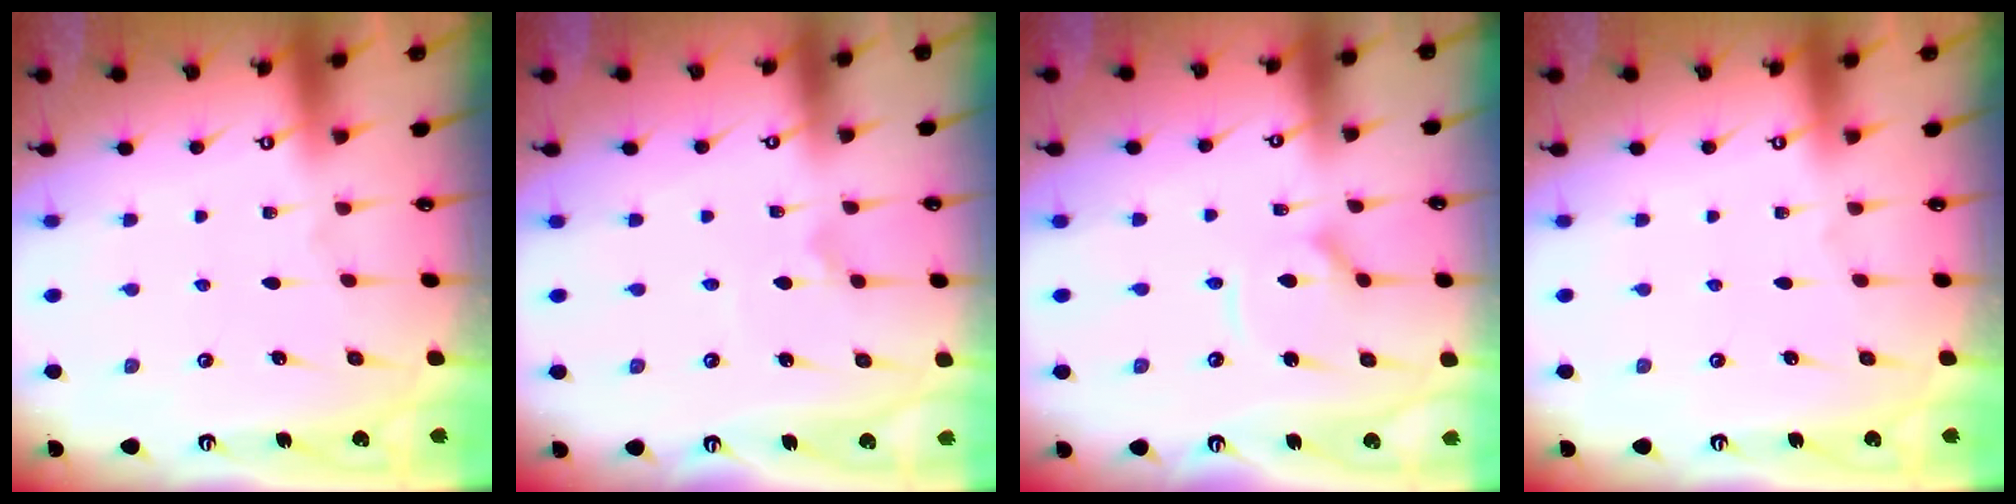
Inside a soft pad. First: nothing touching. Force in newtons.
{"total": 0.6, "press": 0.6, "slide": 0.0}
{"total": 6.0, "press": 6.0, "slide": 0.8}
{"total": 0.0}